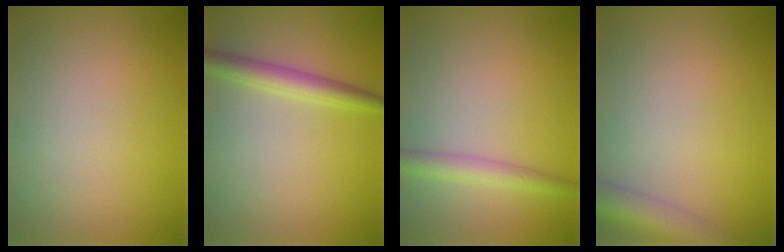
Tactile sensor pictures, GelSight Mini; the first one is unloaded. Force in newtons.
{"total": 2.7, "press": 2.7, "slide": 0.0}
{"total": 2.5, "press": 2.5, "slide": 0.1}
{"total": 4.9, "press": 4.9, "slide": 0.3}